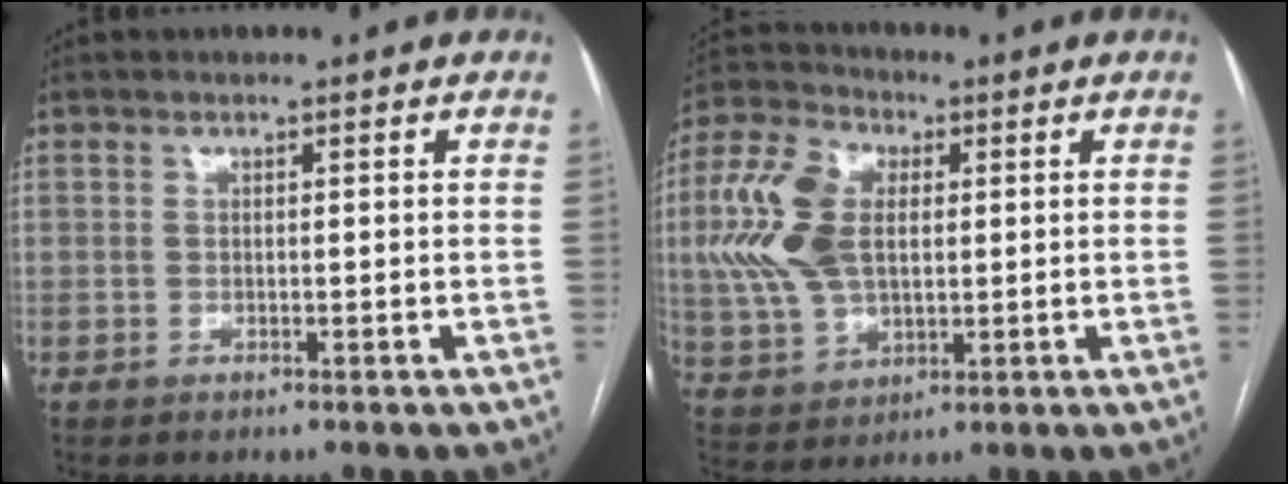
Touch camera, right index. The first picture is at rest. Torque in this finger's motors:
{"motor_torque": [1.94, 0.20, 0.93, 0.21]}